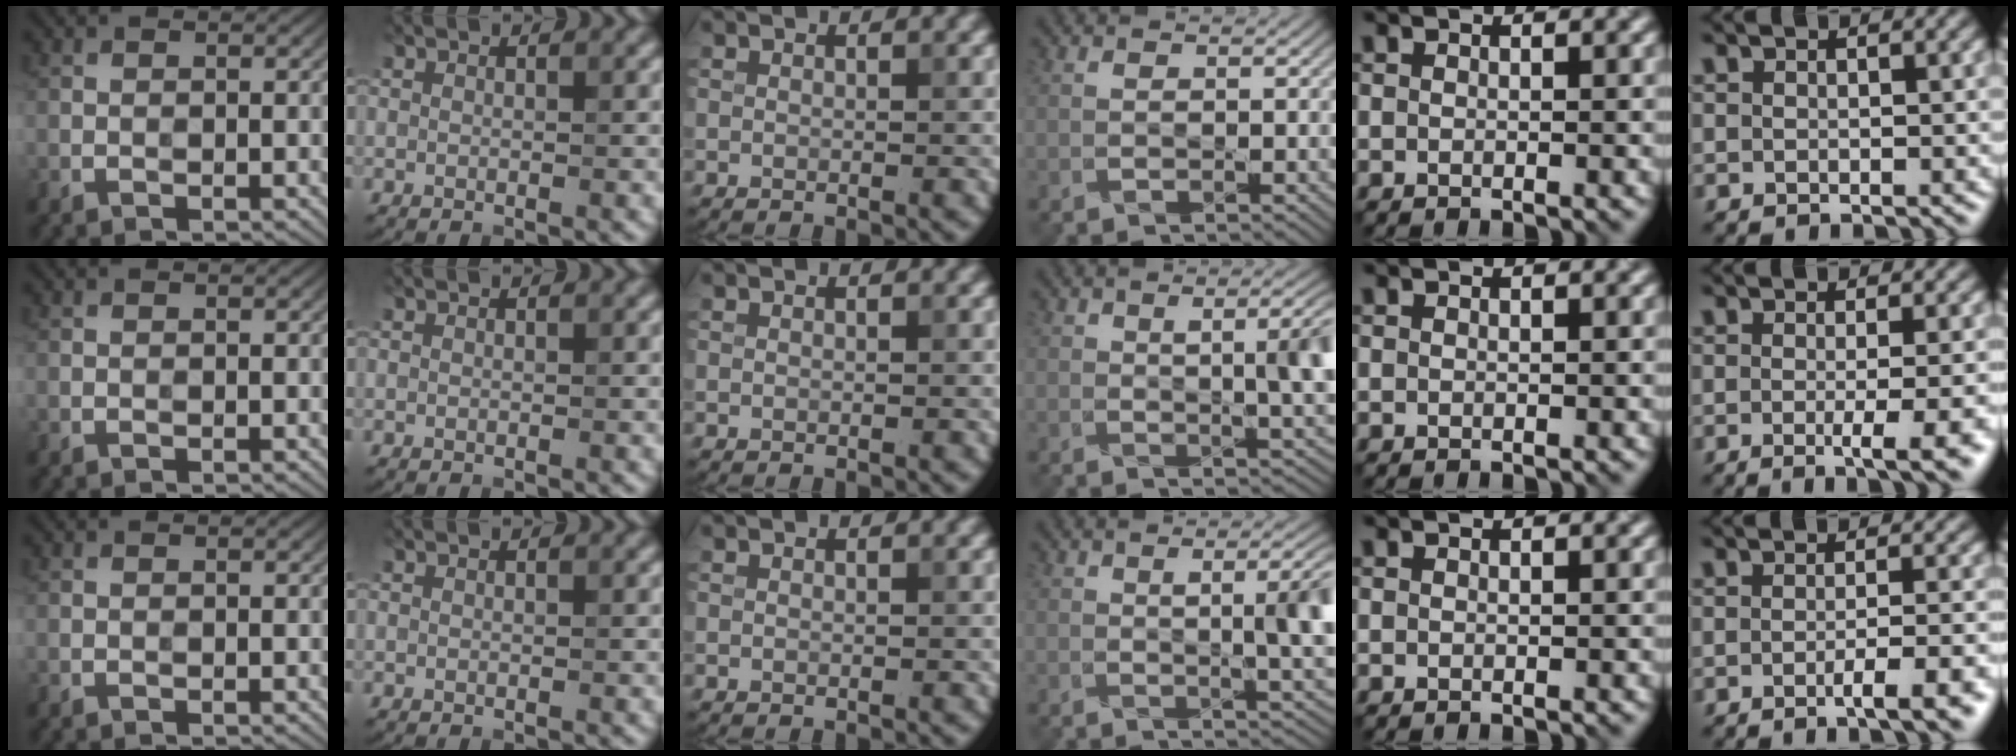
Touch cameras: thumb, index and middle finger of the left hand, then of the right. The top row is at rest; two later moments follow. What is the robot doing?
{"motion": "shake", "object": "plastic piggy bank"}